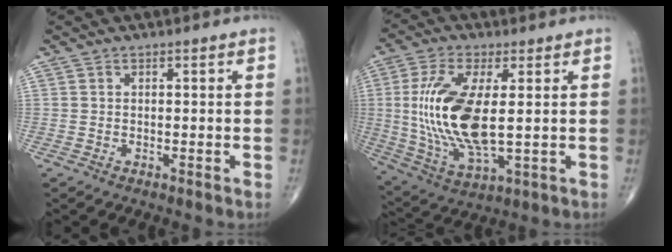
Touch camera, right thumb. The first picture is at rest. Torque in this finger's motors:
{"motor_torque": [1.83, 3.18, 2.05, 0.11, 0.68]}